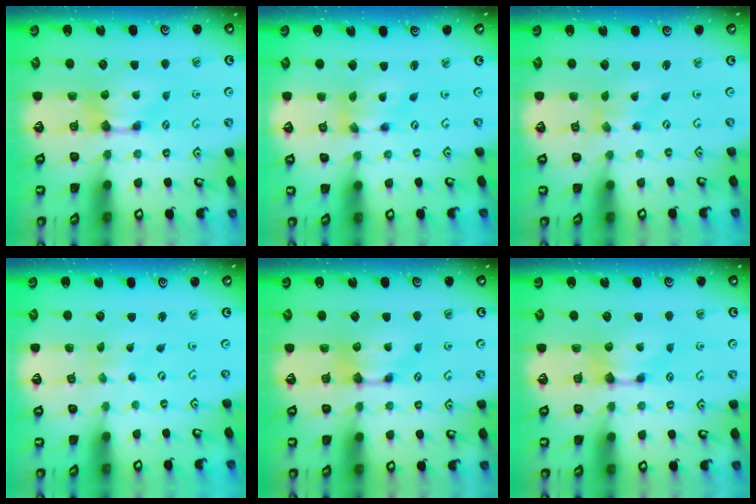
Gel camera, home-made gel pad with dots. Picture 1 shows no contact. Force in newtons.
{"total": 3.4, "press": 3.0, "slide": 1.7}
{"total": 2.1, "press": 1.8, "slide": 1.0}
{"total": 5.8, "press": 5.8, "slide": 0.2}
{"total": 0.0}
{"total": 0.0}